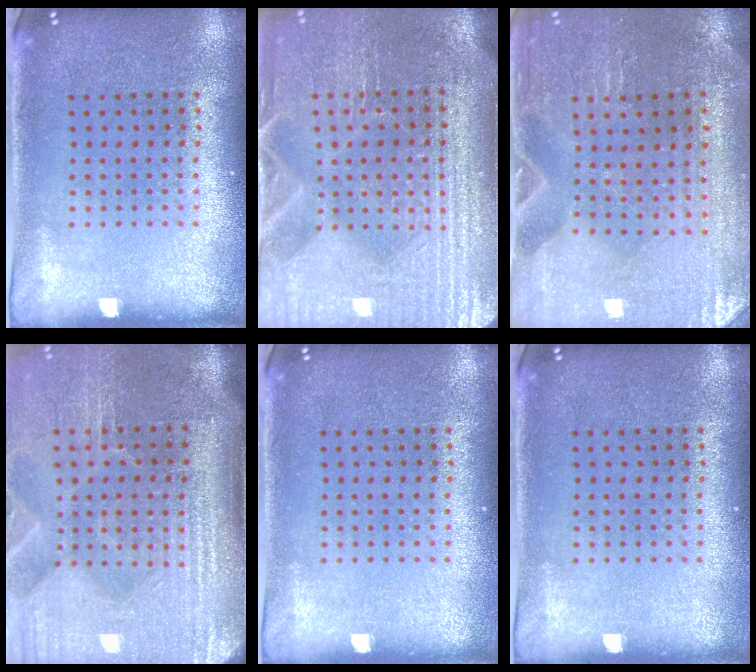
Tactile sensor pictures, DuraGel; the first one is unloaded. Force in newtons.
{"total": 4.0, "press": 3.8, "slide": 1.3}
{"total": 0.8, "press": 0.8, "slide": 0.2}
{"total": 4.9, "press": 4.2, "slide": 2.6}
{"total": 0.0}
{"total": 0.0}